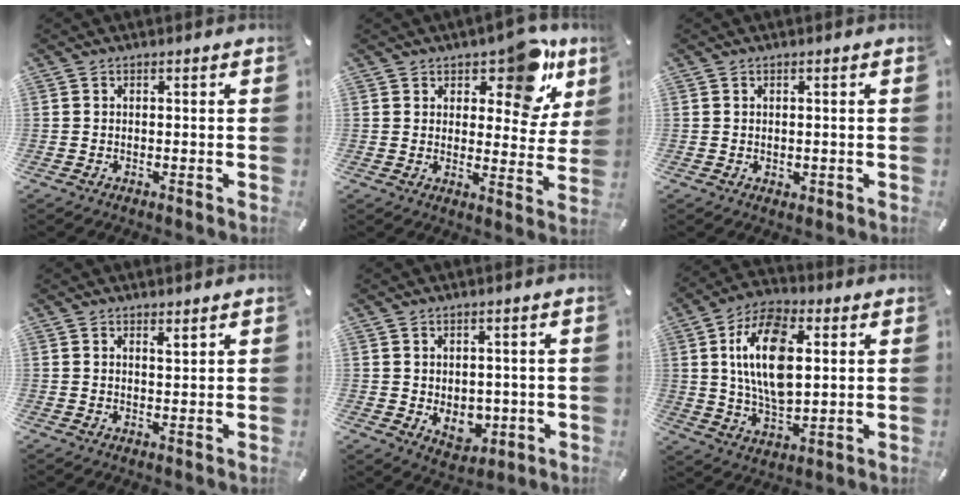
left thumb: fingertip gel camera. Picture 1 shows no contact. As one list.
[{"total": 12.8, "force": [8.6, 5.8, 7.5], "torque": [-0.084, -0.065, 0.146]}, {"total": 0.9, "force": [0.2, 0.9, 0.2], "torque": [-0.004, 0.004, 0.003]}, {"total": 1.9, "force": [1.6, 0.5, 0.7], "torque": [-0.007, -0.008, 0.029]}, {"total": 5.7, "force": [-0.1, 4.9, 3.0], "torque": [-0.013, -0.005, 0.001]}, {"total": 16.6, "force": [3.7, 9.4, 13.2], "torque": [-0.263, 0.000, 0.063]}]